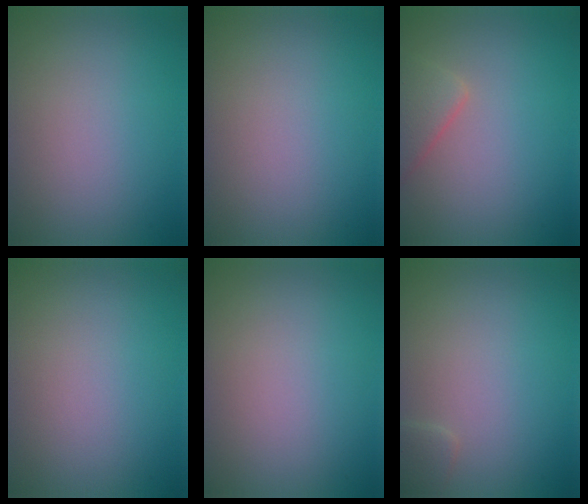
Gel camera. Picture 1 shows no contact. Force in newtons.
{"total": 0.0}
{"total": 2.4, "press": 2.4, "slide": 0.2}
{"total": 0.0}
{"total": 0.0}
{"total": 1.0, "press": 1.0, "slide": 0.1}